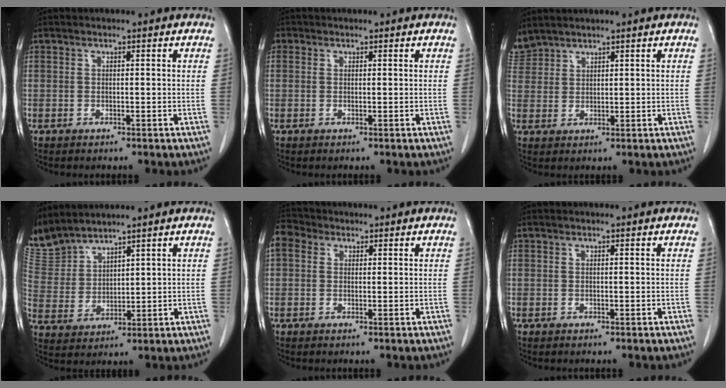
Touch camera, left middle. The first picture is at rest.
{"total": 0.8, "force": [0.3, 0.8, 0.0], "torque": [0.009, 0.001, 0.003]}
{"total": 3.2, "force": [3.1, 0.5, -0.3], "torque": [-0.002, 0.011, 0.071]}
{"total": 7.9, "force": [7.9, 0.5, 0.4], "torque": [-0.033, 0.010, 0.179]}
{"total": 3.7, "force": [1.6, 2.9, 1.7], "torque": [-0.043, 0.022, 0.032]}
{"total": 0.0}